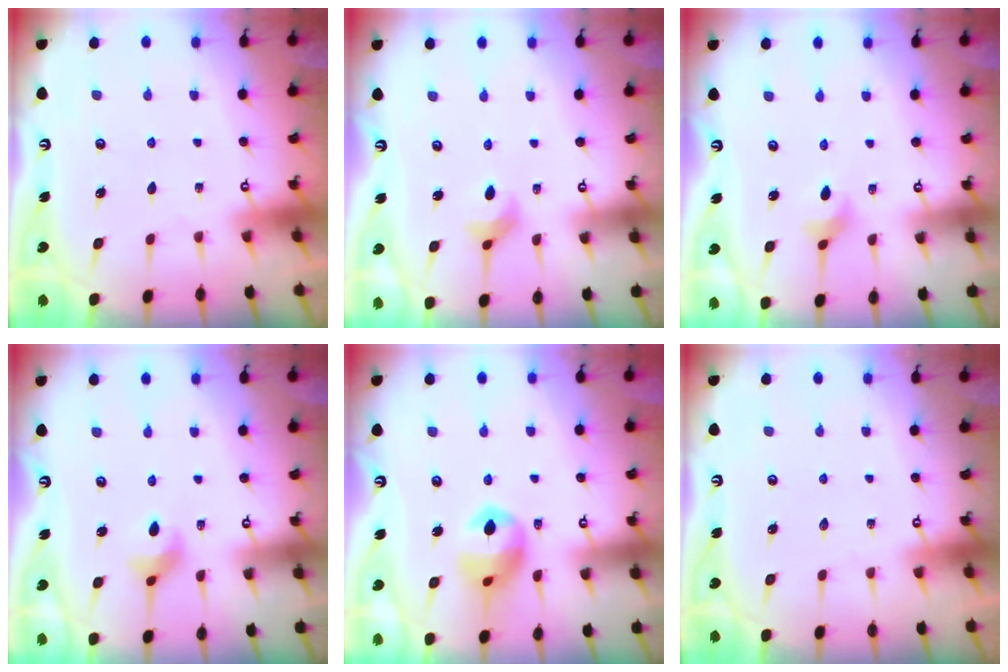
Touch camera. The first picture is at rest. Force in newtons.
{"total": 3.4, "press": 3.3, "slide": 0.6}
{"total": 2.9, "press": 2.8, "slide": 0.8}
{"total": 3.8, "press": 3.8, "slide": 0.5}
{"total": 11.4, "press": 11.3, "slide": 0.9}
{"total": 0.0}